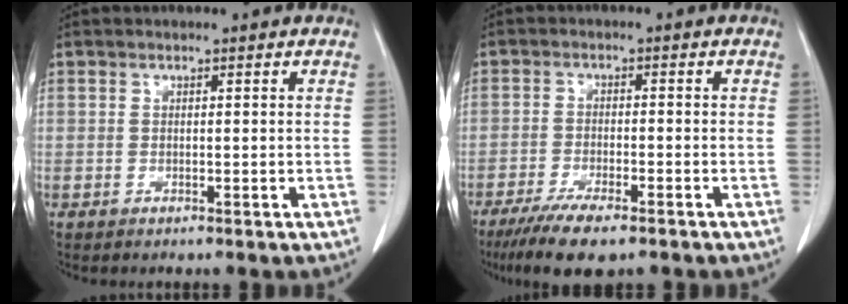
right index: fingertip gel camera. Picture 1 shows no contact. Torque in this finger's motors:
{"motor_torque": [0.05, -0.13, 0.40, 0.10]}